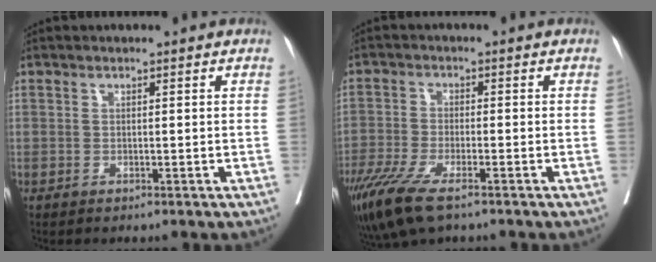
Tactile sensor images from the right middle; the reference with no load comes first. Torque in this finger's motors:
{"motor_torque": [1.11, -1.04, 0.23, 0.08]}